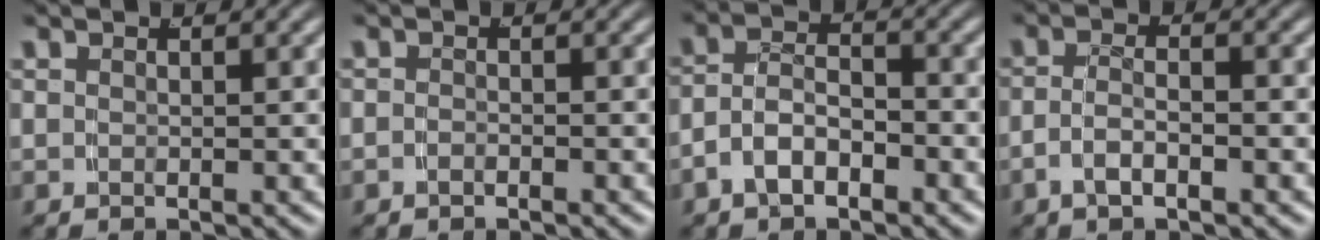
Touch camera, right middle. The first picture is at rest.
{"total": 0.9, "force": [-0.9, 0.0, 0.2], "torque": [-0.006, -0.003, -0.015]}
{"total": 4.7, "force": [-2.2, 3.2, 2.5], "torque": [-0.048, -0.010, -0.037]}
{"total": 2.7, "force": [-1.5, 1.0, 2.1], "torque": [-0.038, -0.008, -0.023]}